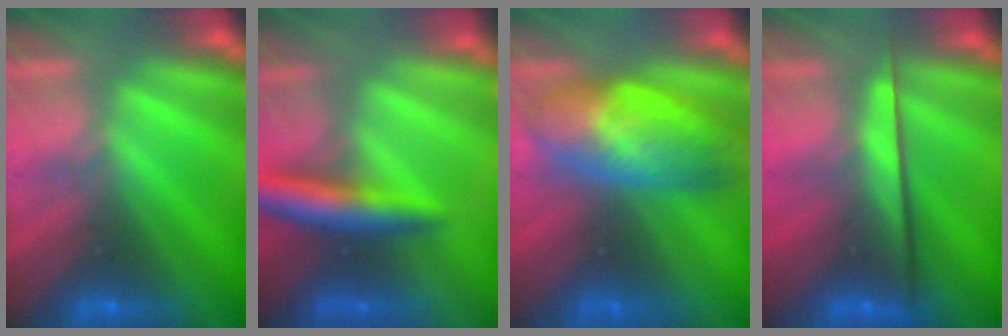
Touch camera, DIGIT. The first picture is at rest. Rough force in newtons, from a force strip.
{"total": 6.8}
{"total": 6.7}
{"total": 2.4}